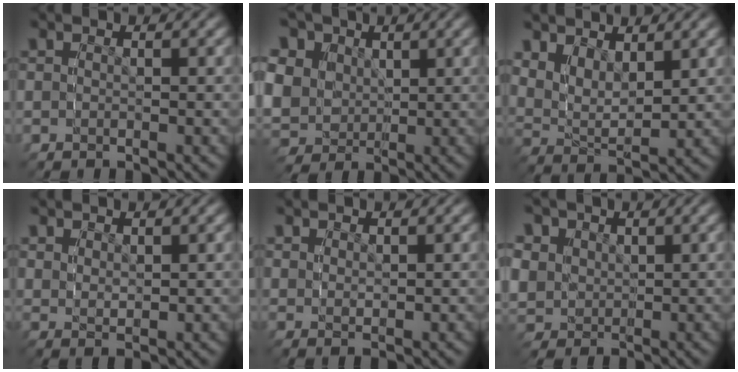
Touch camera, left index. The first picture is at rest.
{"total": 11.8, "force": [2.8, 10.1, 5.4], "torque": [-0.127, -0.025, 0.047]}
{"total": 5.2, "force": [2.9, 3.3, 2.9], "torque": [-0.072, -0.010, 0.049]}
{"total": 1.7, "force": [1.6, -0.3, 0.5], "torque": [-0.002, -0.003, 0.038]}
{"total": 1.4, "force": [1.3, -0.5, 0.3], "torque": [0.003, -0.002, 0.031]}
{"total": 7.5, "force": [2.2, 6.4, 3.3], "torque": [-0.079, -0.022, 0.048]}